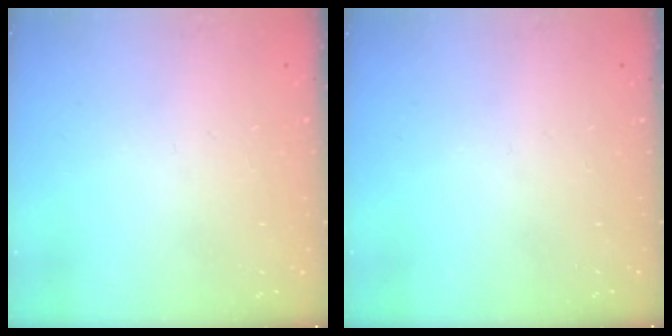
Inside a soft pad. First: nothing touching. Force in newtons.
{"total": 0.0}